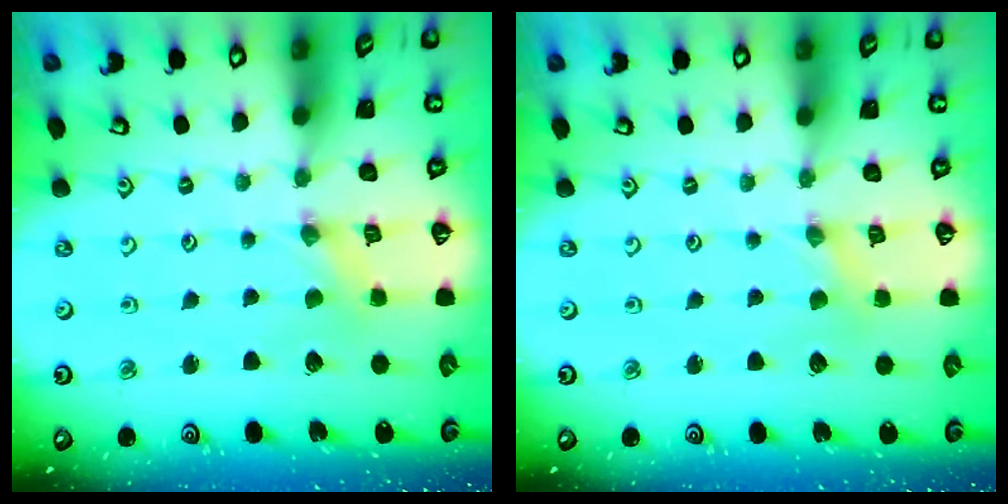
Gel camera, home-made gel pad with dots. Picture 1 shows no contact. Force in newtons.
{"total": 1.1, "press": 1.1, "slide": 0.2}